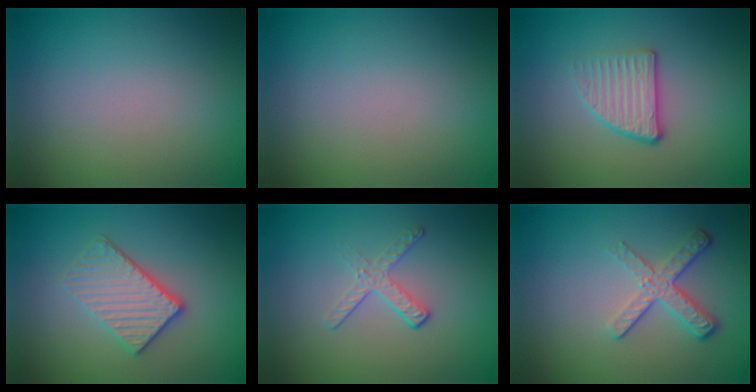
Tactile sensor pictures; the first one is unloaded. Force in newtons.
{"total": 0.0}
{"total": 2.9, "press": 2.5, "slide": 1.4}
{"total": 3.8, "press": 3.2, "slide": 2.0}
{"total": 1.9, "press": 1.1, "slide": 1.6}
{"total": 3.5, "press": 2.6, "slide": 2.4}